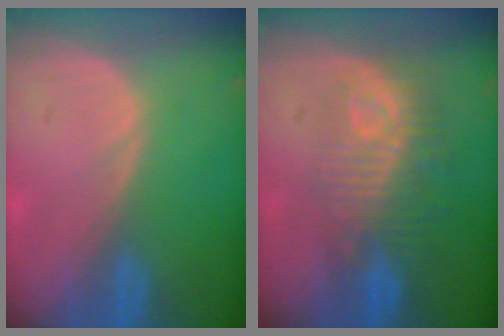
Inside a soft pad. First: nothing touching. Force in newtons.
{"total": 9.6, "press": 8.6, "slide": 4.4}